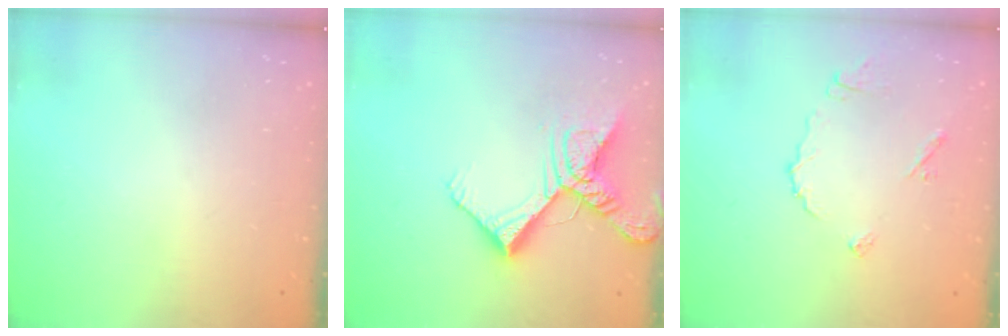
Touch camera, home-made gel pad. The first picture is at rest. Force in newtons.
{"total": 15.1, "press": 15.0, "slide": 1.7}
{"total": 7.8, "press": 7.8, "slide": 0.4}